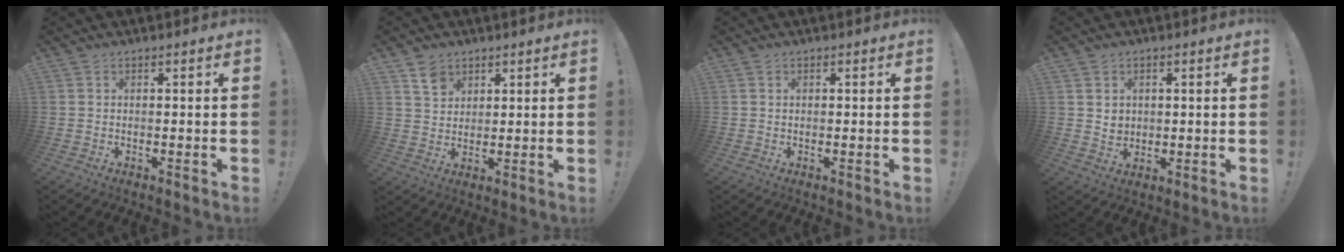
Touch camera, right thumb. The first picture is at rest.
{"total": 6.1, "force": [4.0, 4.2, 1.7], "torque": [-0.023, -0.020, 0.076]}
{"total": 0.6, "force": [0.3, 0.4, 0.2], "torque": [0.000, -0.001, 0.006]}
{"total": 4.0, "force": [1.6, 3.5, 1.0], "torque": [-0.012, -0.008, 0.029]}